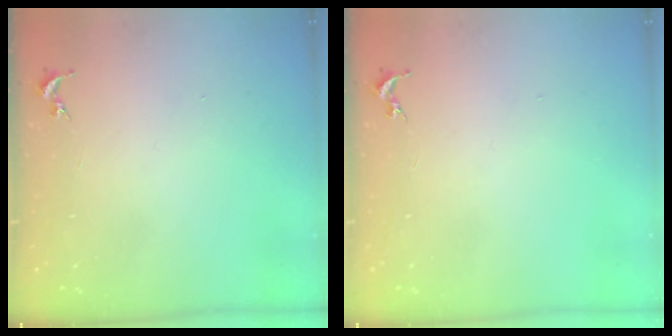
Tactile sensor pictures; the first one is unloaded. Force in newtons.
{"total": 0.0}